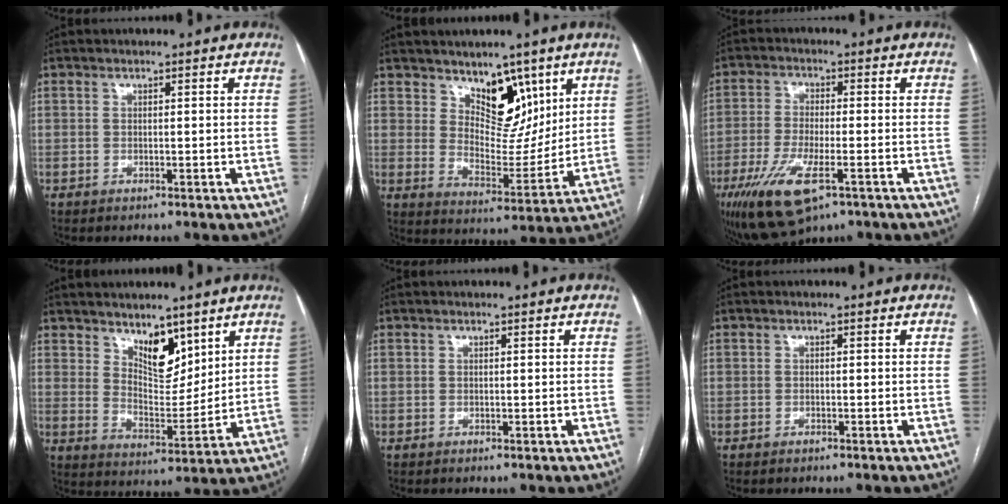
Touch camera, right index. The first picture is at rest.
{"total": 9.2, "force": [5.8, 5.0, 5.1], "torque": [-0.073, -0.005, 0.105]}
{"total": 11.1, "force": [-5.6, 3.1, 9.0], "torque": [-0.178, -0.023, -0.092]}
{"total": 7.5, "force": [5.1, 3.4, 4.5], "torque": [-0.073, -0.010, 0.095]}
{"total": 0.0}
{"total": 0.6, "force": [-0.6, 0.1, 0.2], "torque": [-0.006, -0.001, -0.009]}